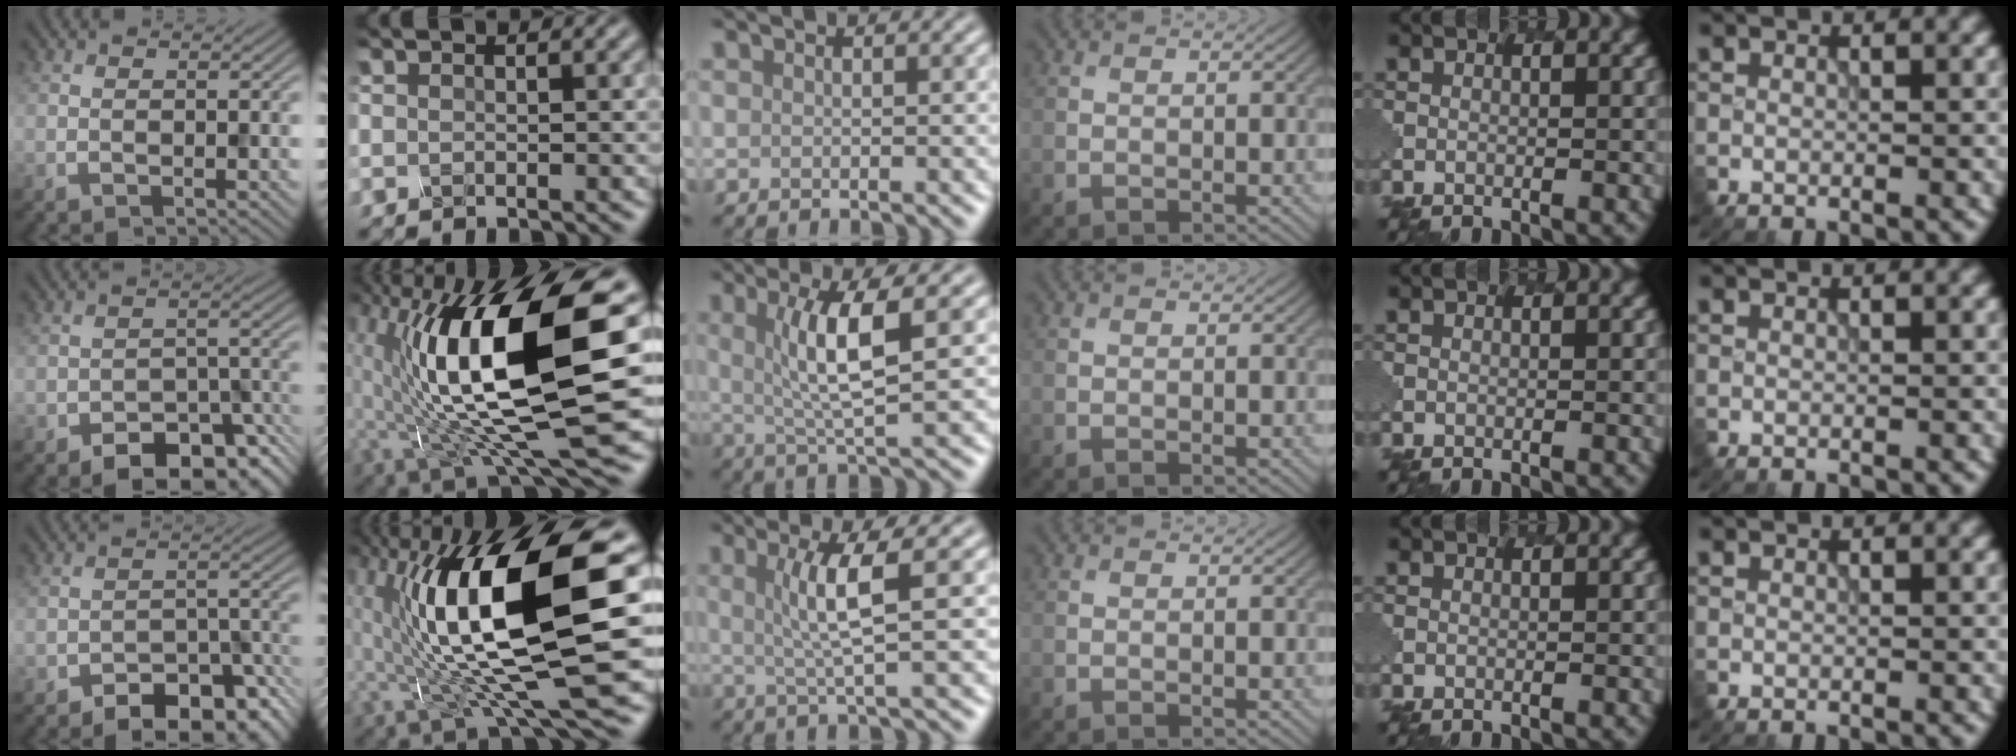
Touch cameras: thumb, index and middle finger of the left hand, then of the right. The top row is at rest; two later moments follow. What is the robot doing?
{"motion": "shake", "object": "salt shaker"}